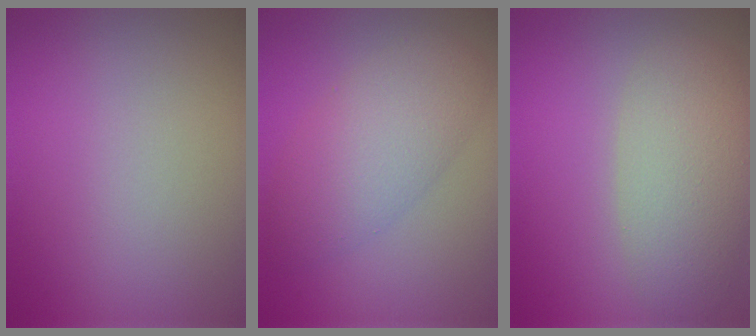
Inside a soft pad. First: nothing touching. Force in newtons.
{"total": 5.3, "press": 5.3, "slide": 0.2}
{"total": 5.3, "press": 5.3, "slide": 0.2}